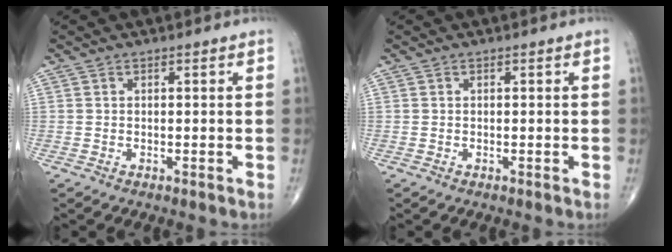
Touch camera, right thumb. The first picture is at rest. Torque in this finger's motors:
{"motor_torque": [-0.01, -0.01, -0.03, -0.01, 0.03]}